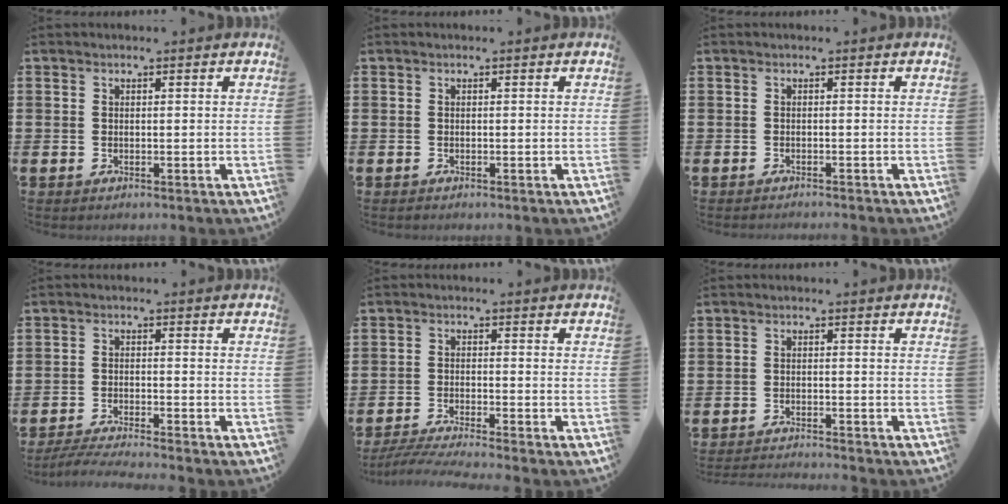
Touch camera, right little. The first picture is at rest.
{"total": 0.0}
{"total": 0.5, "force": [-0.5, -0.1, 0.0], "torque": [0.001, -0.001, -0.011]}
{"total": 3.0, "force": [-2.8, -0.2, 1.1], "torque": [-0.016, -0.001, -0.054]}
{"total": 3.3, "force": [-2.8, -0.2, 1.7], "torque": [-0.025, -0.005, -0.053]}
{"total": 1.5, "force": [-1.5, -0.2, 0.0], "torque": [-0.001, 0.003, -0.031]}